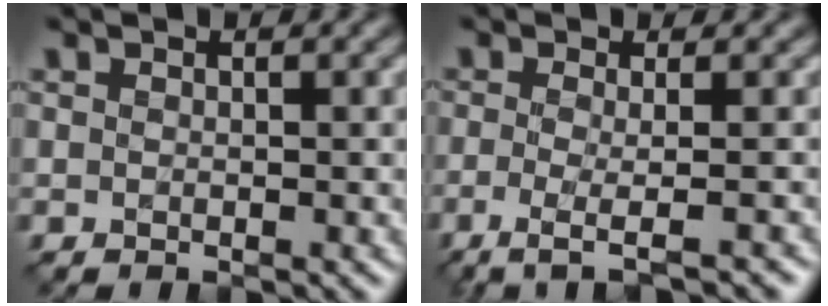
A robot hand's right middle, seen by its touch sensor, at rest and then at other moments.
{"total": 4.0, "force": [-1.4, 1.1, 3.6], "torque": [-0.051, -0.011, -0.034]}